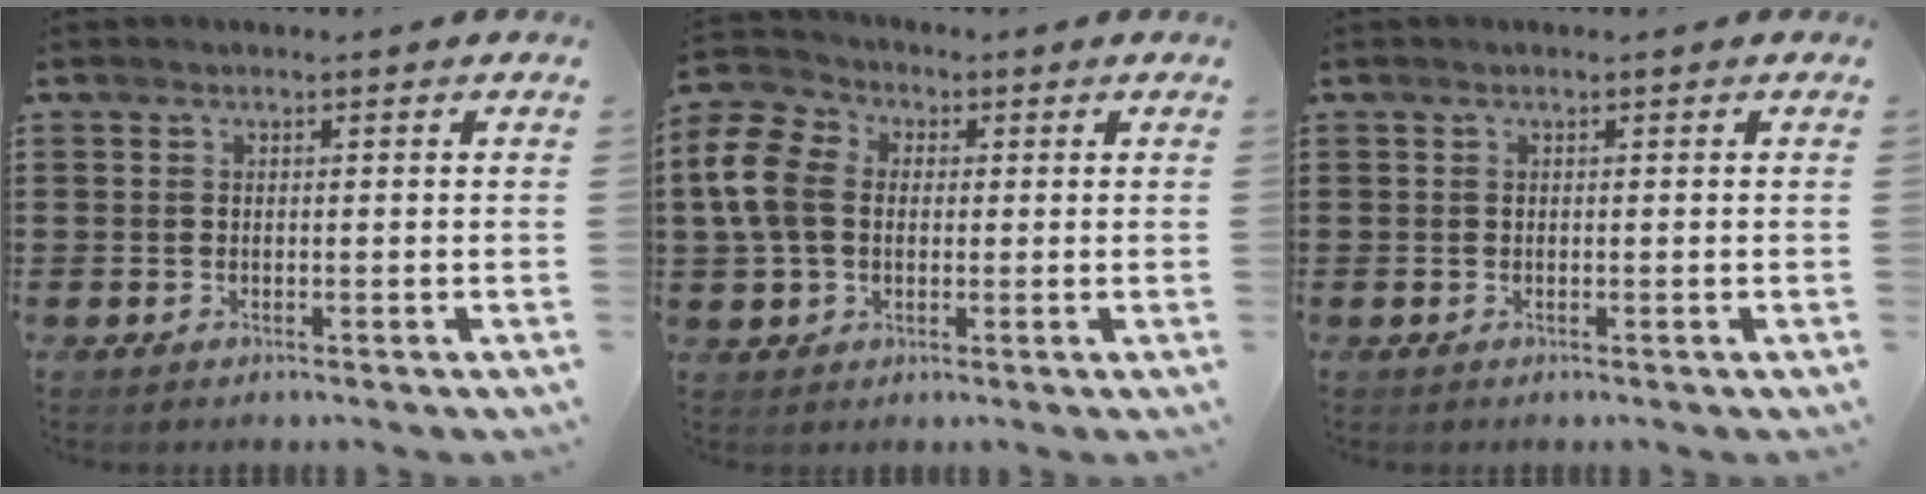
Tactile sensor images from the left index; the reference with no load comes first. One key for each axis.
{"total": 8.5, "fx": 0.7, "fy": 6.6, "fz": 5.3, "tx": -0.161, "ty": 0.007, "tz": 0.003}
{"total": 0.0}